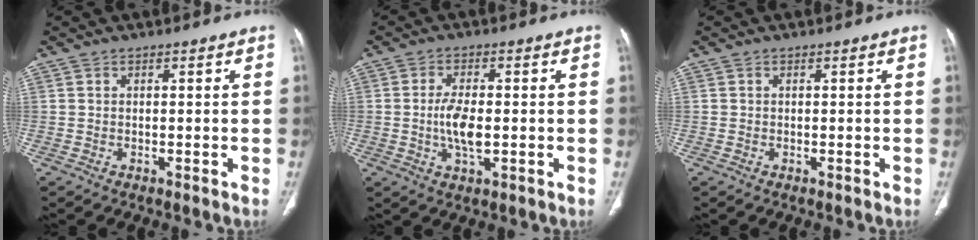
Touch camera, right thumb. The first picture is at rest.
{"total": 6.0, "force": [-0.6, 2.6, 5.4], "torque": [-0.108, -0.004, -0.012]}
{"total": 0.0}